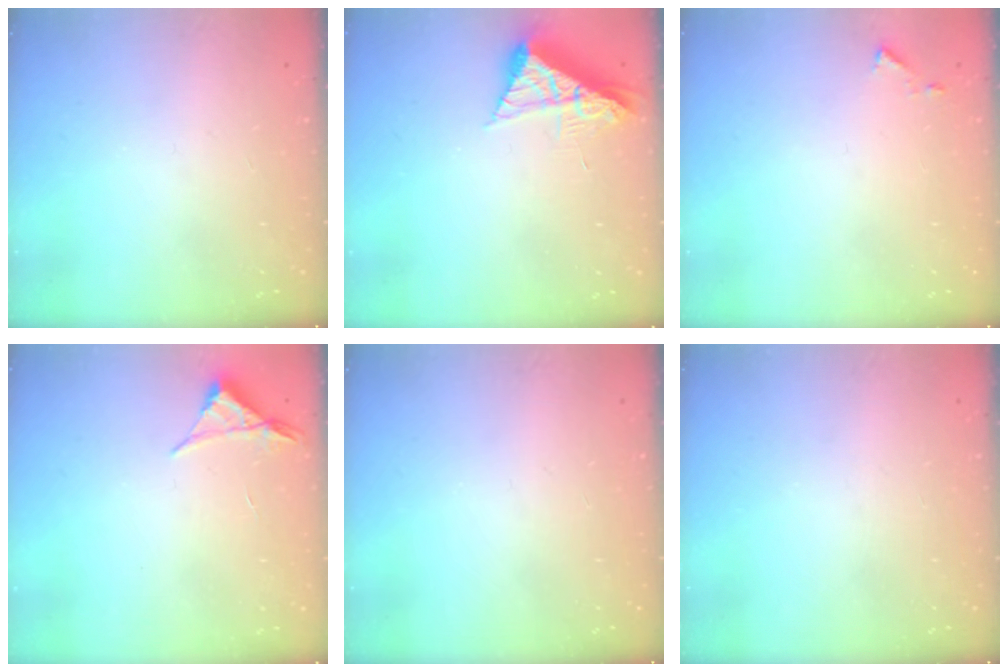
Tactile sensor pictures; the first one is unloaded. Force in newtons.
{"total": 8.1, "press": 8.1, "slide": 0.8}
{"total": 5.3, "press": 5.2, "slide": 0.5}
{"total": 3.5, "press": 3.5, "slide": 0.6}
{"total": 0.0}
{"total": 0.0}